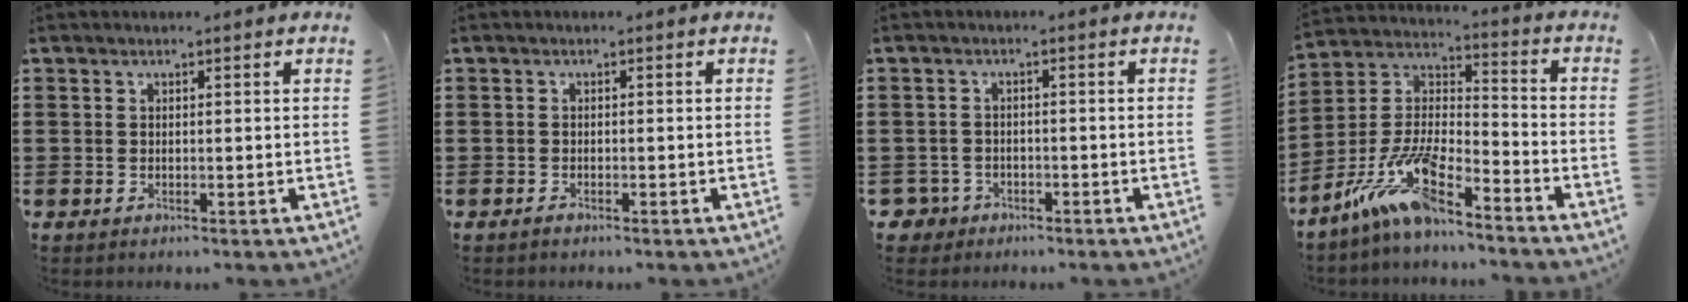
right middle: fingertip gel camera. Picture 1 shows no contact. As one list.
[{"total": 0.7, "force": [-0.6, 0.3, 0.2], "torque": [-0.006, 0.000, -0.012]}, {"total": 2.2, "force": [-1.6, 1.5, 0.4], "torque": [-0.021, -0.004, -0.036]}, {"total": 12.0, "force": [-8.7, 2.8, 7.8], "torque": [-0.183, 0.006, -0.178]}]